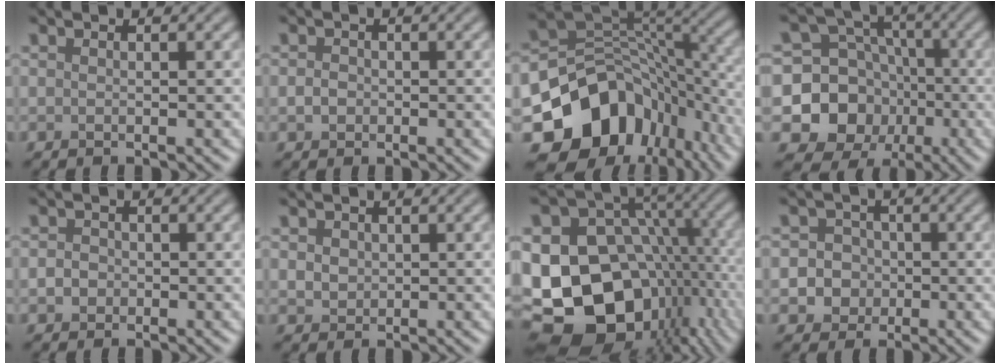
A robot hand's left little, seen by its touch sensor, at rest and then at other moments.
{"total": 1.2, "force": [-0.3, 1.0, 0.5], "torque": [-0.009, -0.001, -0.009]}
{"total": 14.1, "force": [-7.0, 10.3, 6.6], "torque": [-0.131, -0.007, -0.114]}
{"total": 10.1, "force": [-2.4, 9.3, 3.3], "torque": [-0.067, -0.007, -0.069]}
{"total": 1.5, "force": [-0.3, 1.3, 0.5], "torque": [-0.003, -0.001, -0.011]}
{"total": 1.5, "force": [0.4, 1.3, 0.7], "torque": [-0.012, -0.003, 0.010]}
{"total": 20.3, "force": [-3.5, 15.8, 12.2], "torque": [-0.230, -0.025, -0.028]}
{"total": 5.0, "force": [-0.9, 4.7, 1.3], "torque": [0.008, 0.016, -0.040]}